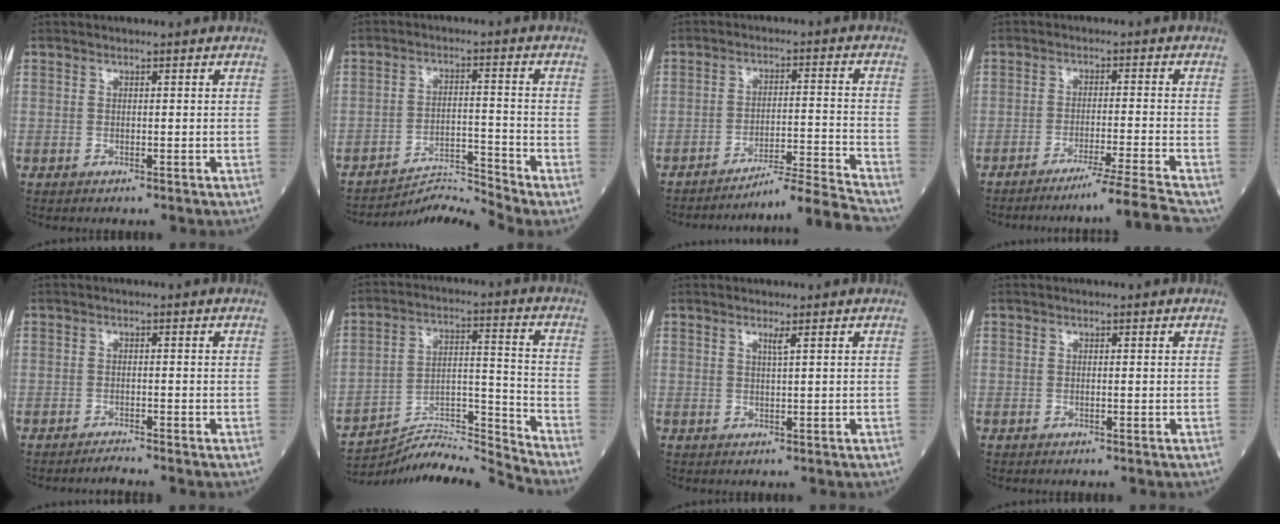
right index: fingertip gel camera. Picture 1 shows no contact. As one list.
[{"total": 6.9, "force": [-5.9, -3.2, -1.5], "torque": [0.014, 0.002, -0.101]}, {"total": 10.7, "force": [-9.9, -3.8, 1.1], "torque": [-0.005, 0.008, -0.162]}, {"total": 9.3, "force": [-8.2, -2.9, 3.4], "torque": [-0.031, -0.009, -0.133]}, {"total": 1.5, "force": [-1.4, -0.5, 0.0], "torque": [-0.001, -0.006, -0.024]}, {"total": 14.3, "force": [-13.9, -3.0, 1.2], "torque": [-0.017, 0.034, -0.242]}, {"total": 1.0, "force": [0.6, -0.3, 0.8], "torque": [-0.023, -0.007, 0.013]}, {"total": 0.0}]